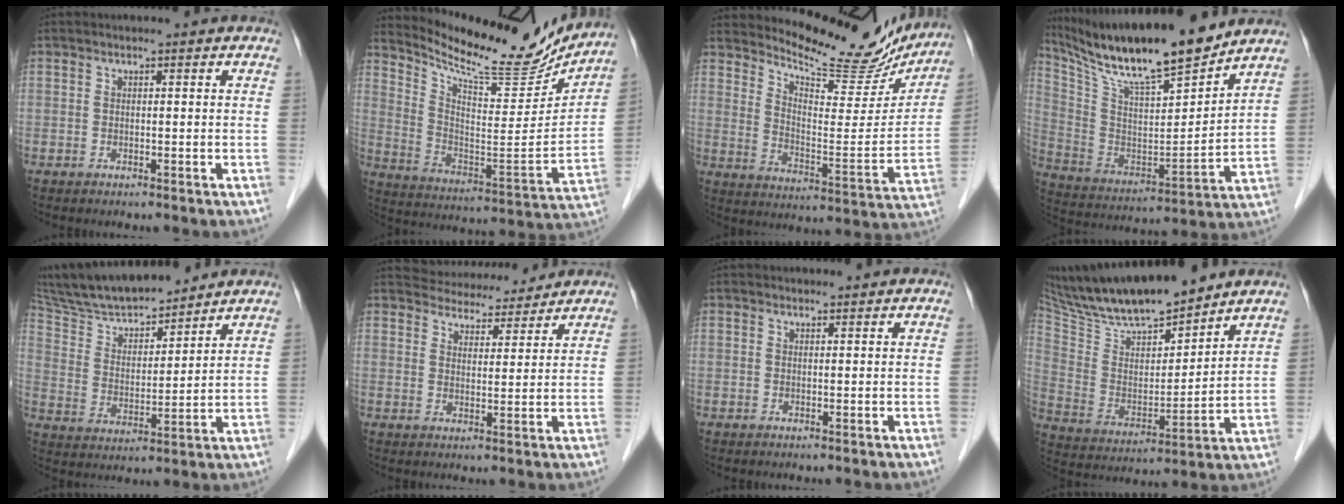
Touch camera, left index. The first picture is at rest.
{"total": 19.1, "force": [17.9, 3.0, 6.0], "torque": [-0.116, -0.051, 0.273]}
{"total": 18.1, "force": [16.9, 3.7, 5.3], "torque": [-0.081, -0.047, 0.227]}
{"total": 19.5, "force": [16.8, 1.6, 9.9], "torque": [-0.185, -0.003, 0.298]}
{"total": 16.0, "force": [14.3, 2.7, 6.6], "torque": [-0.124, 0.018, 0.260]}
{"total": 9.1, "force": [8.8, 2.1, 1.4], "torque": [-0.017, 0.012, 0.124]}
{"total": 1.2, "force": [1.2, 0.2, 0.1], "torque": [-0.008, 0.008, 0.023]}
{"total": 18.7, "force": [16.3, 2.9, 8.7], "torque": [-0.159, 0.005, 0.299]}